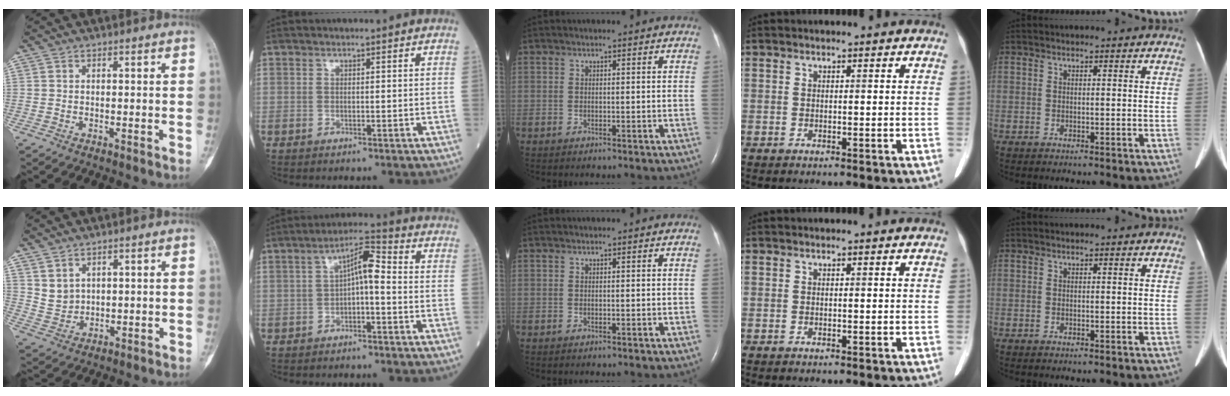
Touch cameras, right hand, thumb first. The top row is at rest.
{"thumb": {"total": 3.9, "force": [2.2, 2.9, 1.4], "torque": [-0.013, -0.021, 0.055]}, "index": {"total": 5.5, "force": [-0.3, 1.2, 5.3], "torque": [-0.085, 0.025, -0.010]}}